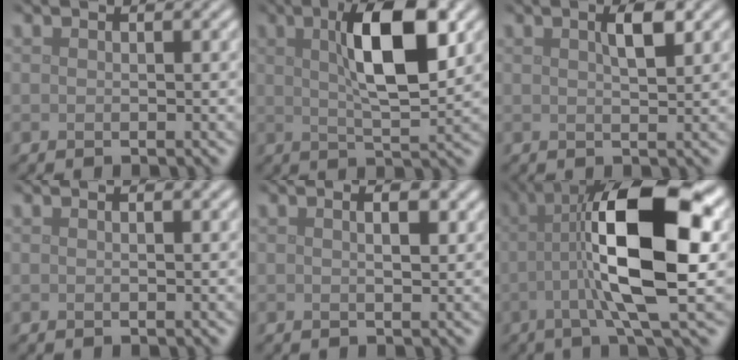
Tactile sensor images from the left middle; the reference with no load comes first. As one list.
[{"total": 8.1, "force": [2.3, 2.4, 7.4], "torque": [-0.120, 0.010, 0.037]}, {"total": 2.2, "force": [1.1, 0.5, 1.9], "torque": [-0.030, 0.007, 0.017]}, {"total": 0.0}, {"total": 1.5, "force": [0.5, 0.4, 1.3], "torque": [-0.018, 0.000, 0.009]}, {"total": 11.7, "force": [0.4, 3.1, 11.3], "torque": [-0.196, 0.012, 0.005]}]